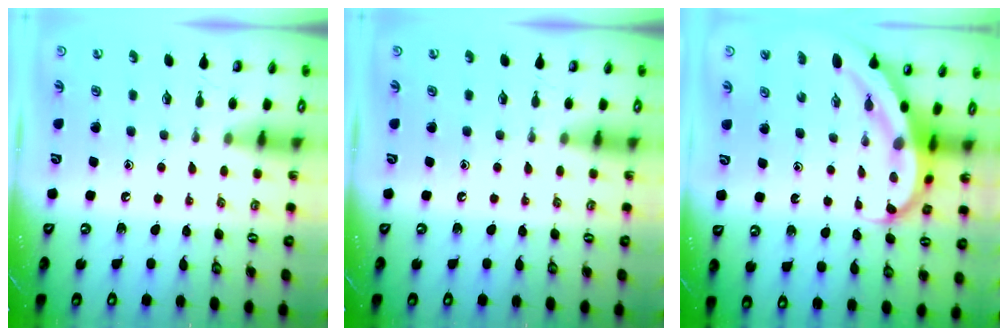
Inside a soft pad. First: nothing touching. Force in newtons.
{"total": 0.0}
{"total": 7.0, "press": 6.8, "slide": 1.7}